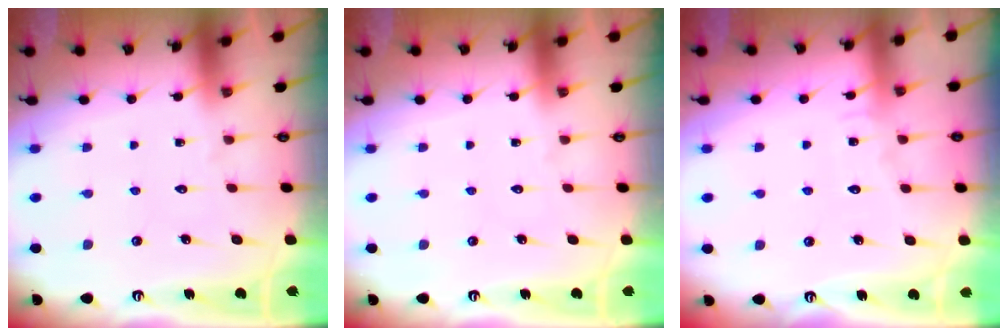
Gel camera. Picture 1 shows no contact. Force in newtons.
{"total": 0.0}
{"total": 4.7, "press": 4.7, "slide": 0.4}